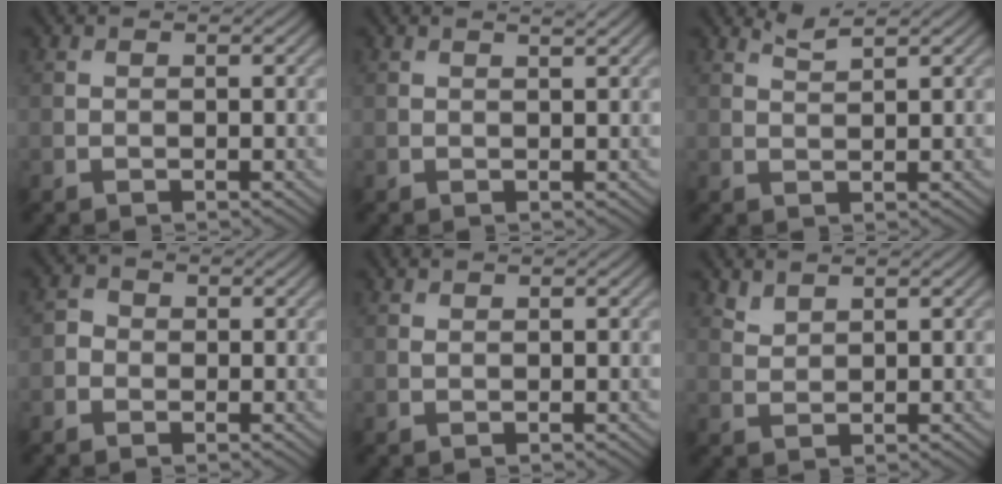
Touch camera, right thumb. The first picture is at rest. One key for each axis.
{"total": 1.0, "fx": 0.9, "fy": 0.1, "fz": 0.6, "tx": -0.014, "ty": -0.002, "tz": 0.008}
{"total": 1.6, "fx": 1.4, "fy": 0.1, "fz": 0.7, "tx": -0.021, "ty": 0.004, "tz": 0.029}
{"total": 1.6, "fx": -0.5, "fy": 1.5, "fz": 0.5, "tx": -0.008, "ty": -0.001, "tz": -0.015}
{"total": 0.5, "fx": 0.5, "fy": 0.1, "fz": 0.2, "tx": -0.008, "ty": 0.002, "tz": 0.011}
{"total": 1.8, "fx": 1.6, "fy": 0.4, "fz": 0.6, "tx": -0.021, "ty": -0.001, "tz": 0.041}